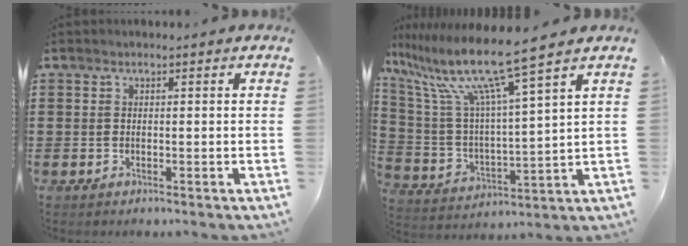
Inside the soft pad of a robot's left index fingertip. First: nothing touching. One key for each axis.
{"total": 11.6, "fx": 8.8, "fy": -0.2, "fz": 7.5, "tx": -0.182, "ty": -0.062, "tz": 0.141}